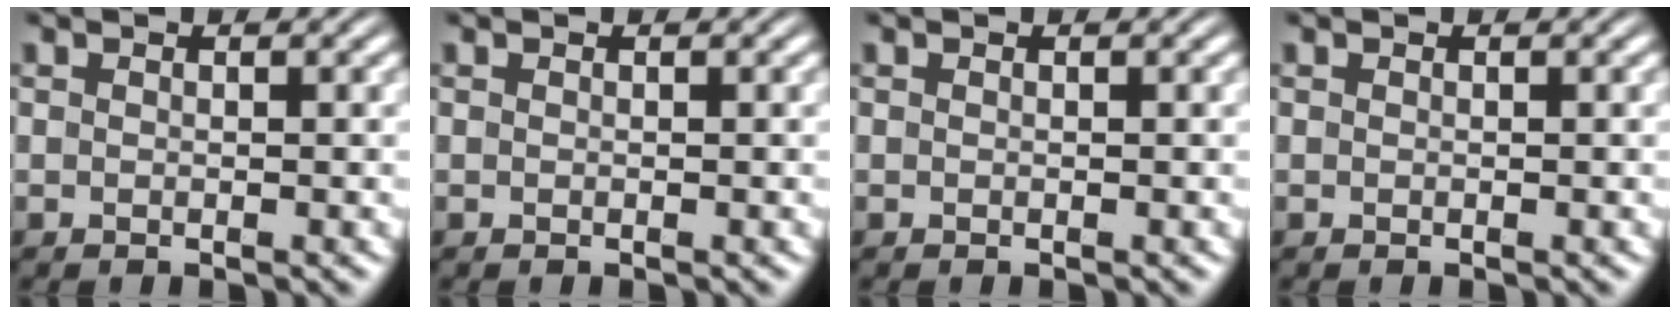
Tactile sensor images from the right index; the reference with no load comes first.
{"total": 0.0}
{"total": 0.0}
{"total": 0.0}